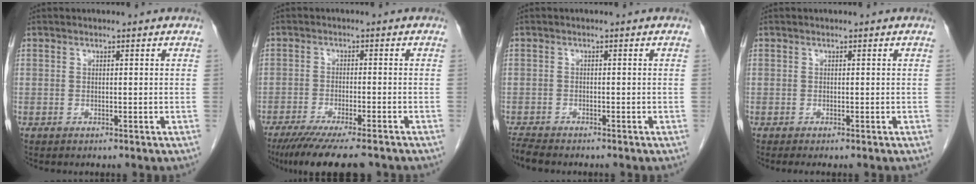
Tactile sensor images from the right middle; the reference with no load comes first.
{"total": 12.4, "force": [-10.2, 1.4, 7.0], "torque": [-0.102, -0.027, -0.155]}
{"total": 2.8, "force": [-2.7, 0.2, 0.9], "torque": [-0.022, -0.012, -0.047]}
{"total": 0.8, "force": [-0.6, 0.0, 0.5], "torque": [-0.008, -0.002, -0.008]}